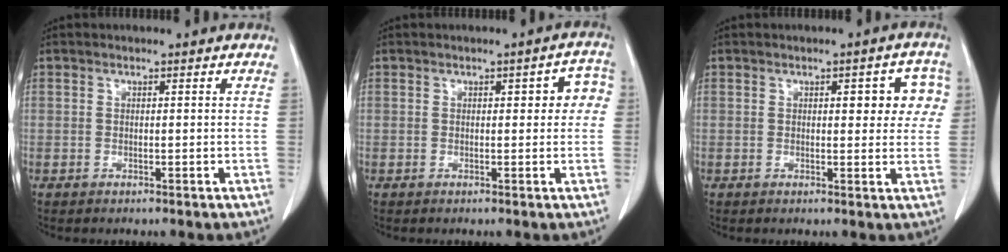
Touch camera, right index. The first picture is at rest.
{"total": 4.3, "force": [0.7, 1.8, 3.8], "torque": [-0.031, 0.021, 0.004]}
{"total": 6.2, "force": [1.7, 2.5, 5.4], "torque": [-0.047, 0.017, 0.016]}